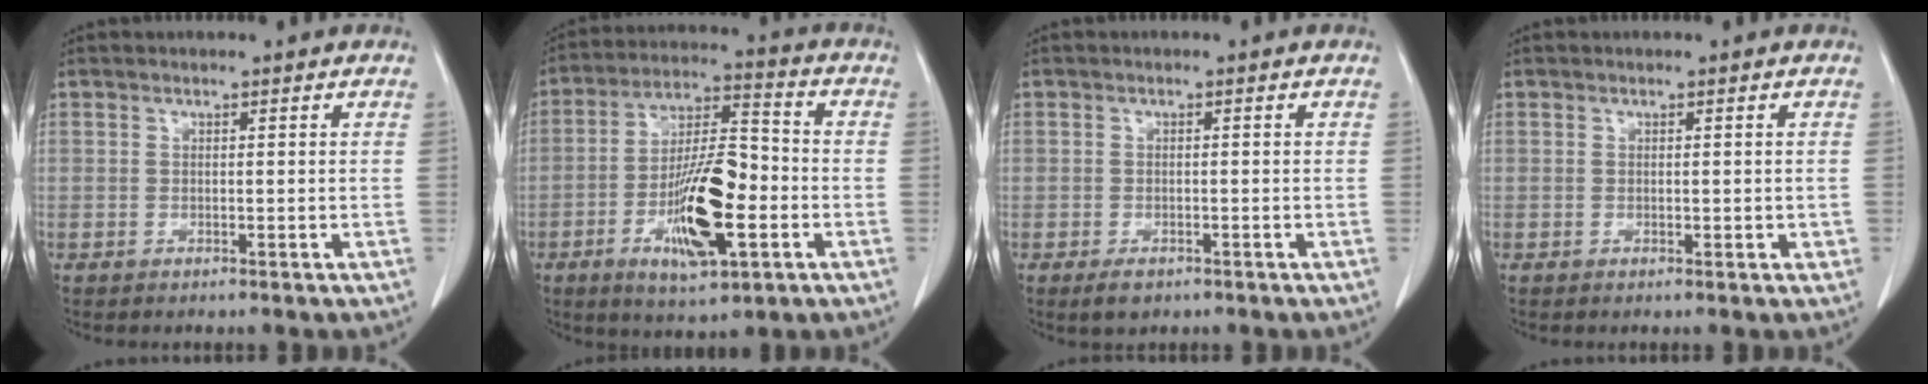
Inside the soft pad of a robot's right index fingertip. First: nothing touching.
{"total": 14.7, "force": [-4.5, 4.0, 13.5], "torque": [-0.246, 0.000, -0.074]}
{"total": 2.4, "force": [-1.4, 1.4, 1.2], "torque": [-0.021, -0.001, -0.016]}
{"total": 1.1, "force": [-0.2, 0.6, 0.9], "torque": [-0.014, -0.001, 0.000]}